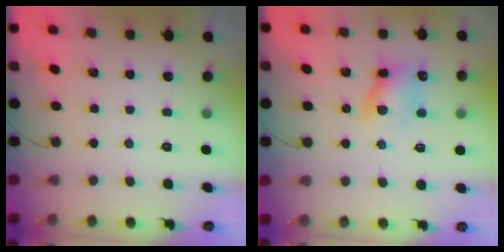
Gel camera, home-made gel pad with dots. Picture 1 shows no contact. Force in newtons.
{"total": 9.5, "press": 9.3, "slide": 1.9}